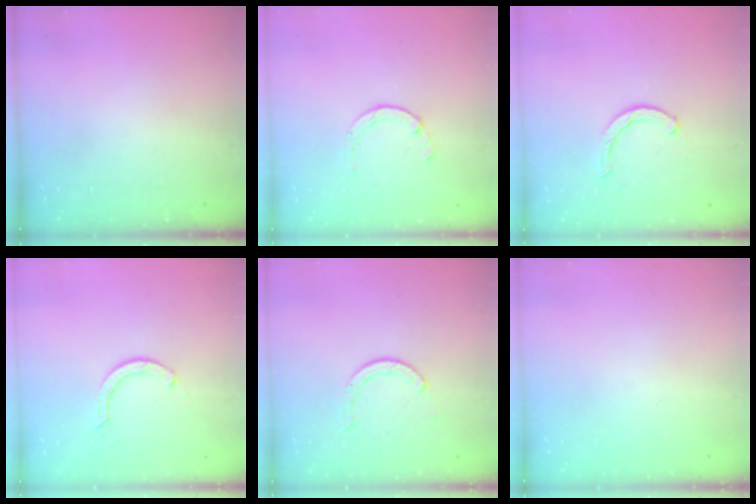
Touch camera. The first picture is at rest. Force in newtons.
{"total": 1.4, "press": 1.4, "slide": 0.2}
{"total": 1.9, "press": 1.9, "slide": 0.3}
{"total": 2.3, "press": 2.3, "slide": 0.1}
{"total": 2.0, "press": 2.0, "slide": 0.2}
{"total": 0.0}